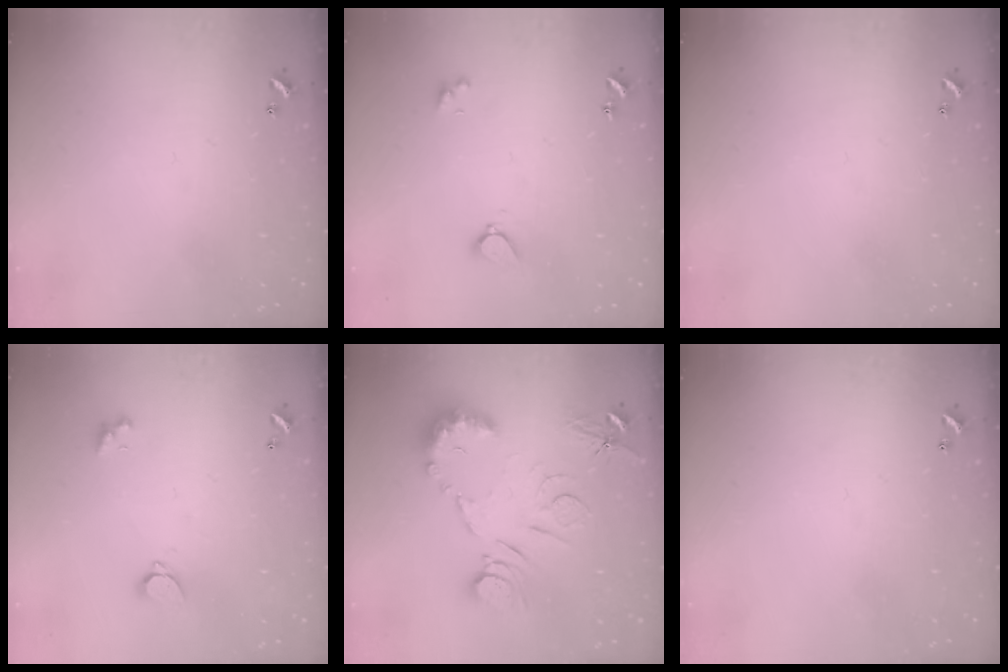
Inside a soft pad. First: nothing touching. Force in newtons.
{"total": 2.2, "press": 2.2, "slide": 0.3}
{"total": 0.0}
{"total": 2.1, "press": 1.8, "slide": 1.0}
{"total": 11.6, "press": 11.6, "slide": 0.5}
{"total": 0.0}